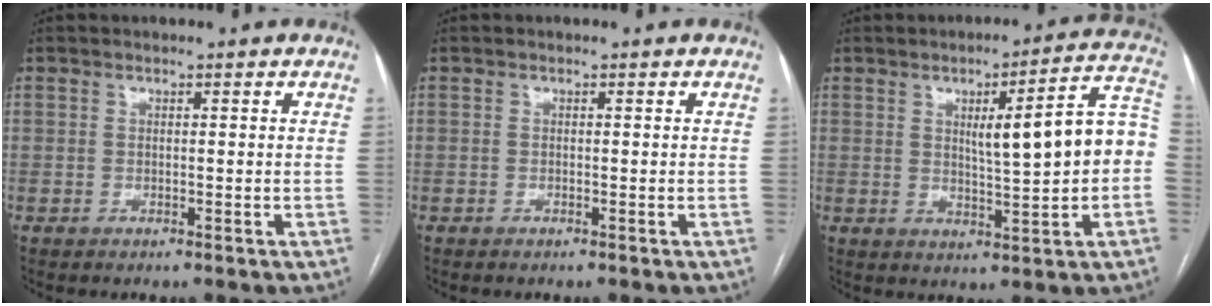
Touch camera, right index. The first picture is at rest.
{"total": 0.0}
{"total": 11.8, "force": [0.5, 1.3, 11.7], "torque": [-0.153, 0.028, 0.009]}